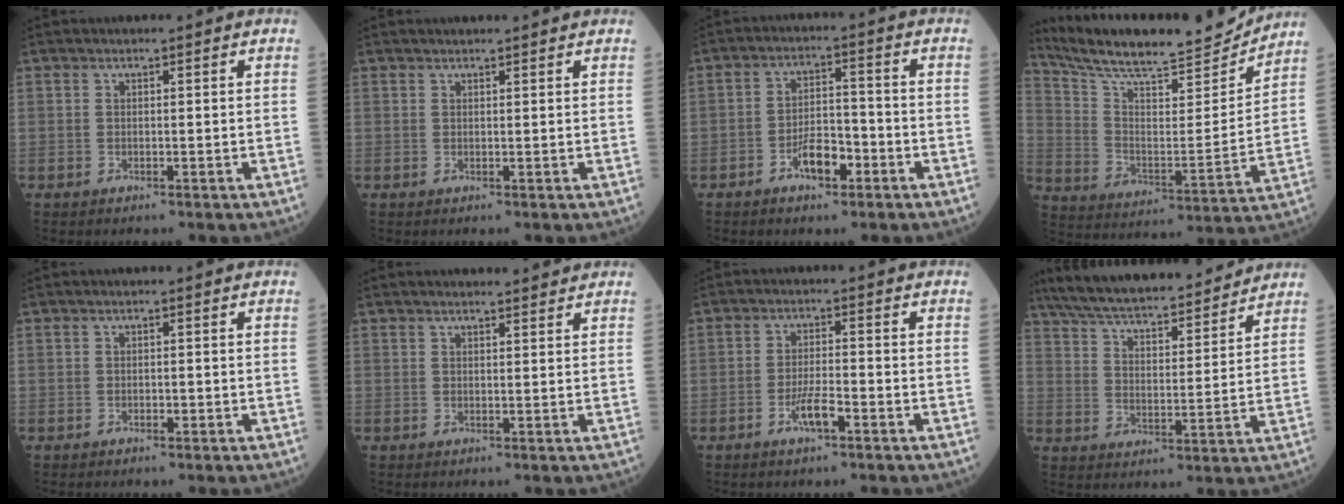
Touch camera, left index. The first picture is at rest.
{"total": 2.7, "force": [2.6, 0.2, 0.8], "torque": [-0.010, 0.016, 0.030]}
{"total": 5.5, "force": [-3.0, 2.3, 4.0], "torque": [-0.077, 0.008, -0.052]}
{"total": 19.8, "force": [18.6, 2.5, 6.3], "torque": [-0.121, -0.021, 0.286]}
{"total": 0.6, "force": [-0.3, 0.3, 0.4], "torque": [-0.008, 0.002, -0.006]}
{"total": 3.4, "force": [3.3, 0.4, 0.8], "torque": [-0.014, 0.008, 0.040]}
{"total": 3.9, "force": [-2.1, 0.6, 3.2], "torque": [-0.066, 0.000, -0.040]}
{"total": 19.9, "force": [17.8, 3.0, 8.2], "torque": [-0.143, 0.024, 0.272]}